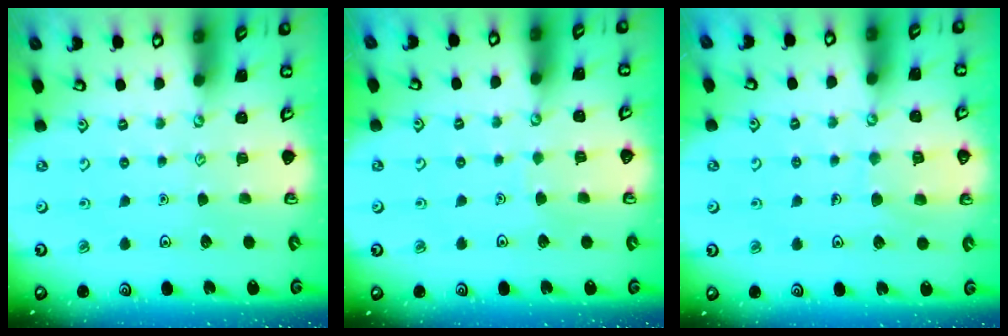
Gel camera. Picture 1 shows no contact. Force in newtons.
{"total": 2.5, "press": 2.5, "slide": 0.2}
{"total": 6.0, "press": 5.9, "slide": 0.5}